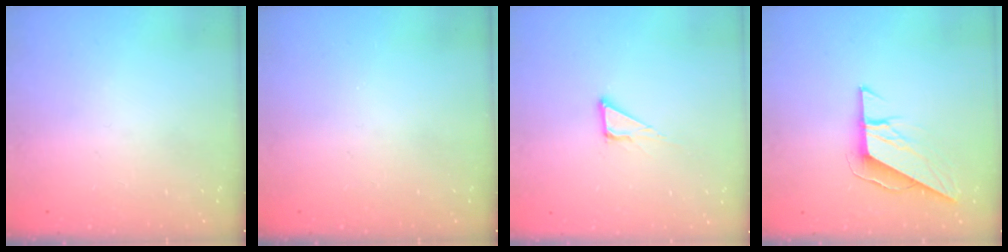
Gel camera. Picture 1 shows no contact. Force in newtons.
{"total": 0.0}
{"total": 5.0, "press": 5.0, "slide": 0.1}
{"total": 8.0, "press": 8.0, "slide": 0.5}